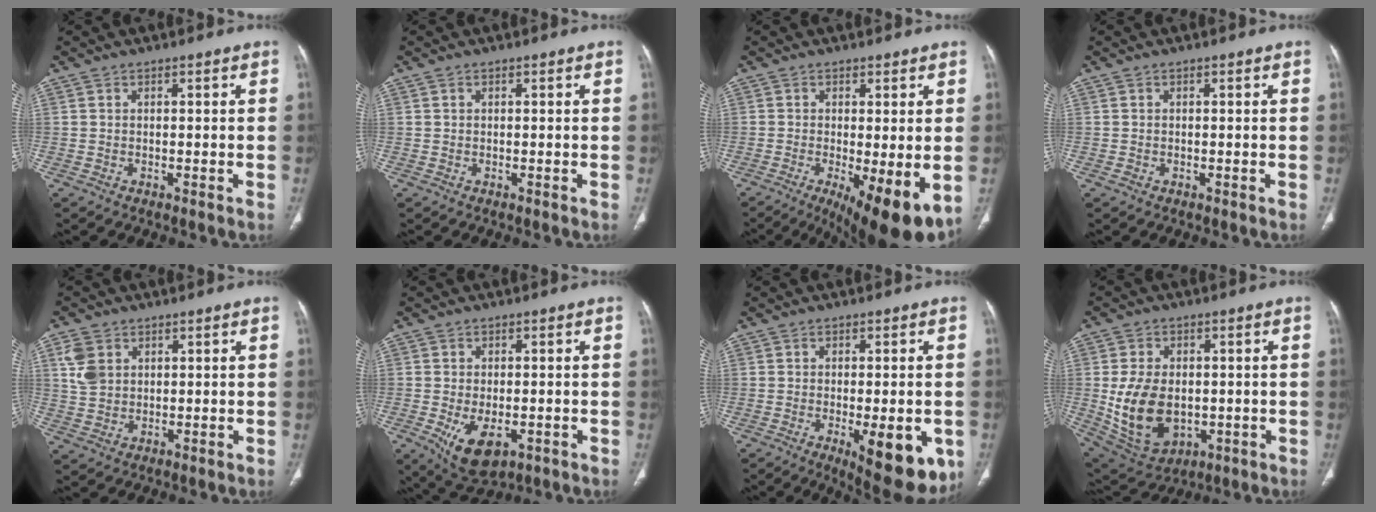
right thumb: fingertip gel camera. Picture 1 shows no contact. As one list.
[{"total": 0.0}, {"total": 12.3, "force": [-3.7, 3.7, 11.1], "torque": [-0.156, -0.024, -0.047]}, {"total": 0.5, "force": [-0.2, 0.5, 0.2], "torque": [-0.004, 0.001, -0.005]}, {"total": 5.4, "force": [2.0, 4.1, 2.9], "torque": [-0.050, -0.003, 0.046]}, {"total": 8.6, "force": [-2.8, 4.7, 6.6], "torque": [-0.106, -0.007, -0.032]}, {"total": 13.4, "force": [-4.5, 5.1, 11.6], "torque": [-0.124, -0.013, -0.046]}, {"total": 14.5, "force": [-1.2, 9.9, 10.5], "torque": [-0.176, -0.004, 0.008]}]